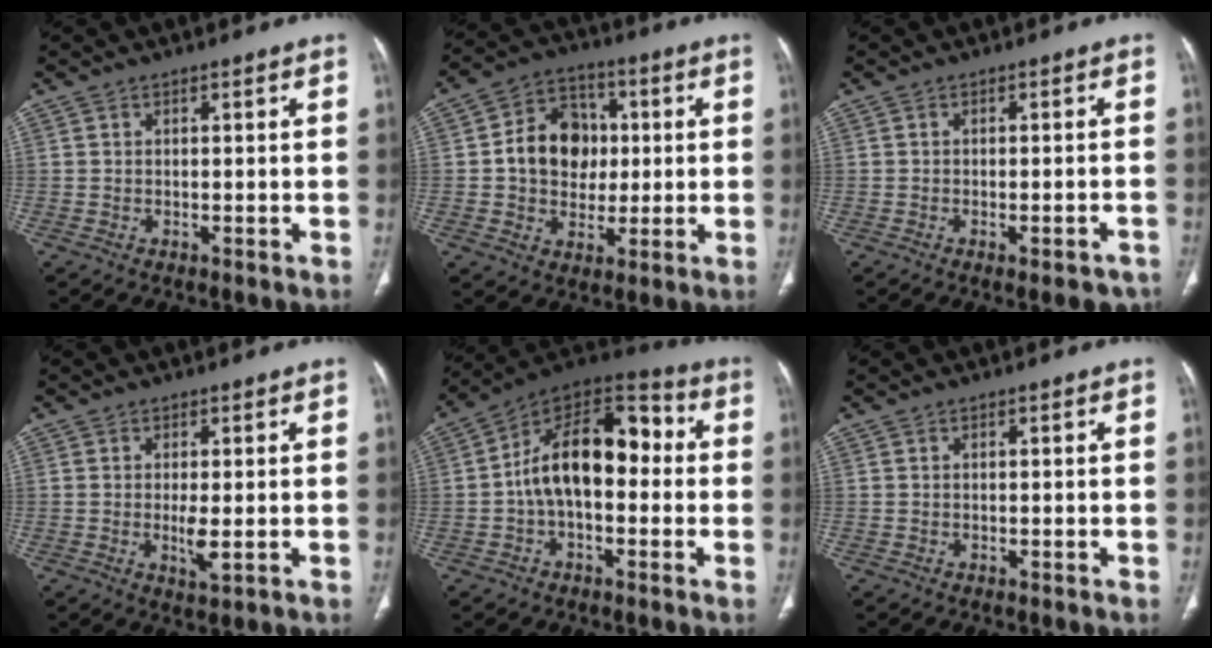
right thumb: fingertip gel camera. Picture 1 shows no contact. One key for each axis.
{"total": 12.7, "fx": 0.9, "fy": 10.4, "fz": 7.3, "tx": -0.076, "ty": 0.015, "tz": 0.012}
{"total": 4.6, "fx": -3.4, "fy": 1.4, "fz": 2.9, "tx": -0.028, "ty": 0.015, "tz": -0.035}
{"total": 3.4, "fx": -0.3, "fy": 0.9, "fz": 3.3, "tx": -0.066, "ty": -0.011, "tz": -0.004}
{"total": 17.4, "fx": -0.1, "fy": 10.2, "fz": 14.2, "tx": -0.205, "ty": 0.053, "tz": -0.015}
{"total": 0.0}